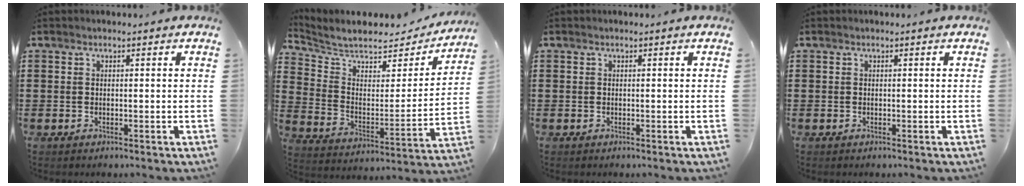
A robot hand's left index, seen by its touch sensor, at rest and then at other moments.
{"total": 6.0, "force": [5.4, 1.8, 1.9], "torque": [-0.070, -0.039, 0.089]}
{"total": 0.0}
{"total": 0.0}